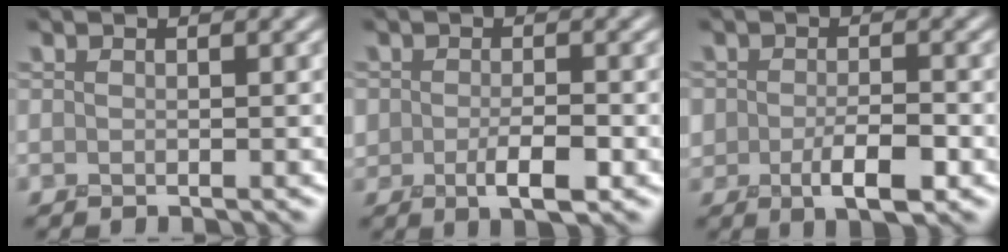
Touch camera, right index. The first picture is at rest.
{"total": 2.8, "force": [-0.6, 1.7, 2.2], "torque": [-0.035, 0.000, -0.009]}
{"total": 3.6, "force": [-1.0, 2.2, 2.7], "torque": [-0.042, -0.001, -0.017]}